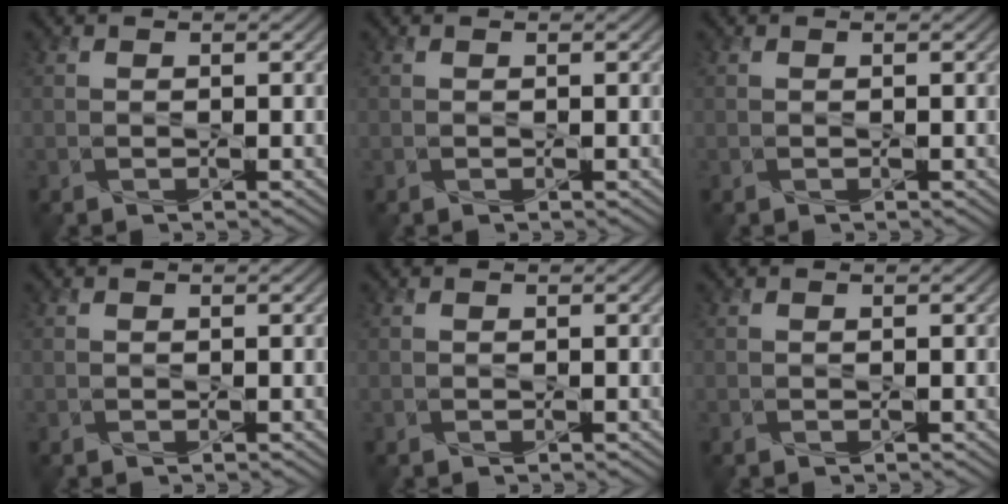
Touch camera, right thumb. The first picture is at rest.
{"total": 0.0}
{"total": 0.0}
{"total": 0.0}
{"total": 0.0}
{"total": 0.0}